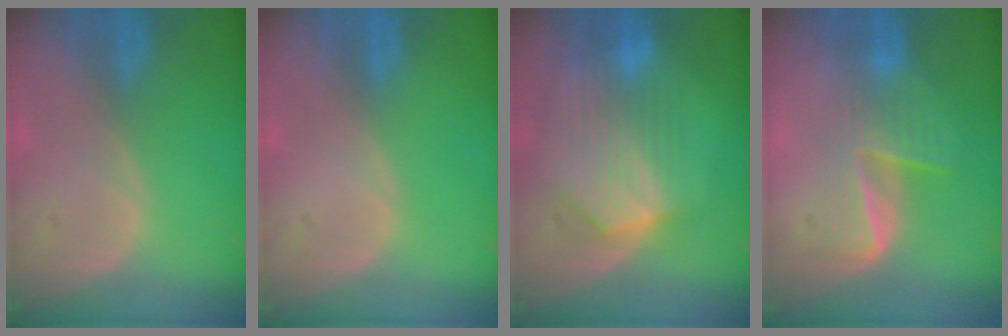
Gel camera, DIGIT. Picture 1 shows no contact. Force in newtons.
{"total": 0.0}
{"total": 8.6, "press": 7.8, "slide": 3.5}
{"total": 7.1, "press": 5.8, "slide": 4.1}